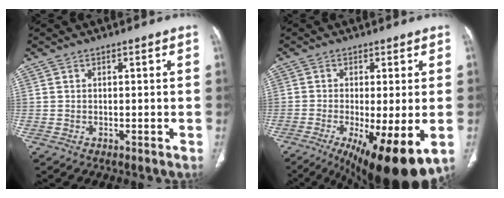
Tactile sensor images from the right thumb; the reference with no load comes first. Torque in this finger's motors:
{"motor_torque": [0.10, 0.61, 0.32, -0.25, 0.36]}